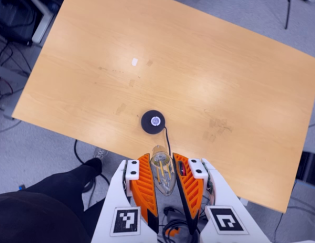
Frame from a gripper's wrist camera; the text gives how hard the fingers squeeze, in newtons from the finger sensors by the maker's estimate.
{"total": 14.5, "left": 16.8, "right": 12.2}